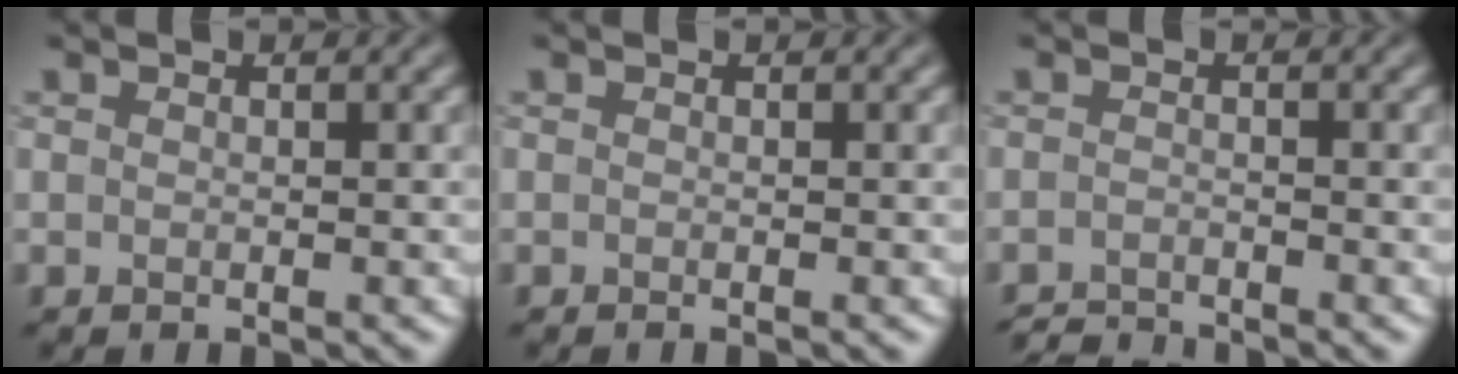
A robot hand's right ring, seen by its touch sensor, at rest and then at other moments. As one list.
[{"total": 0.0}, {"total": 2.2, "force": [-2.2, 0.1, 0.3], "torque": [-0.008, -0.002, -0.048]}]